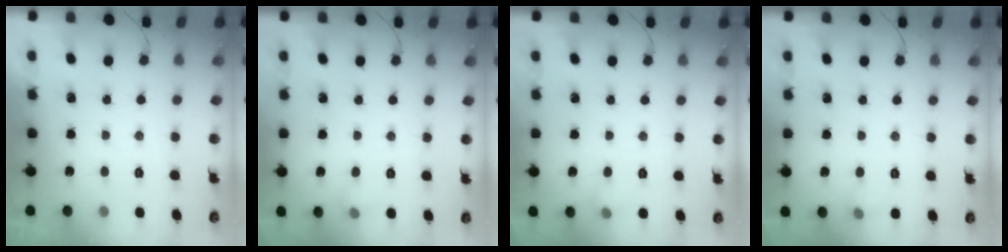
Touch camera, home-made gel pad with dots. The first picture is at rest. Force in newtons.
{"total": 4.0, "press": 3.7, "slide": 1.4}
{"total": 4.0, "press": 3.7, "slide": 1.4}
{"total": 5.0, "press": 4.7, "slide": 1.4}